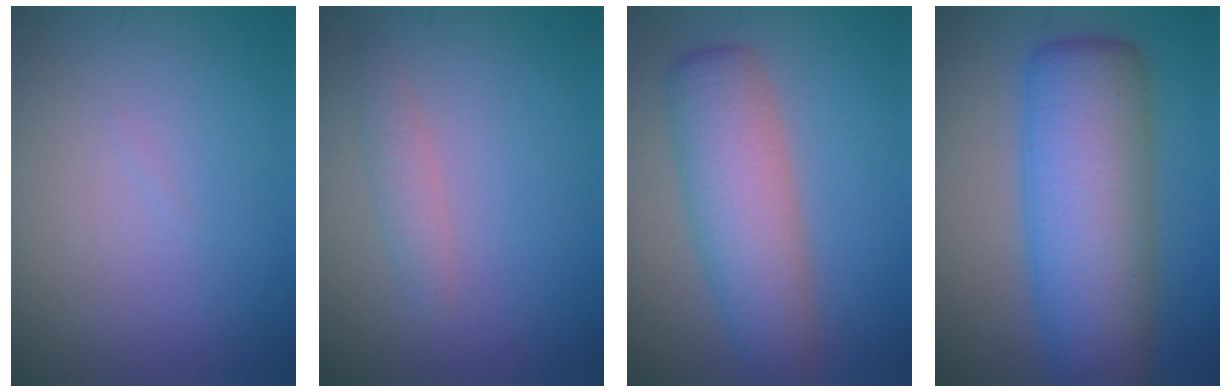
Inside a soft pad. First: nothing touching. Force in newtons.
{"total": 1.4, "press": 1.4, "slide": 0.1}
{"total": 5.7, "press": 5.7, "slide": 0.1}
{"total": 10.3, "press": 10.3, "slide": 0.4}